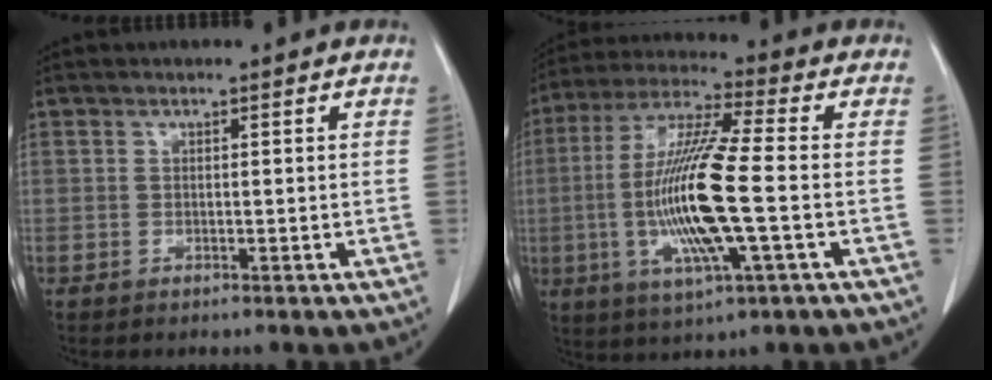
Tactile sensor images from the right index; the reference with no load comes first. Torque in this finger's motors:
{"motor_torque": [2.14, 0.00, 0.59, 0.21]}